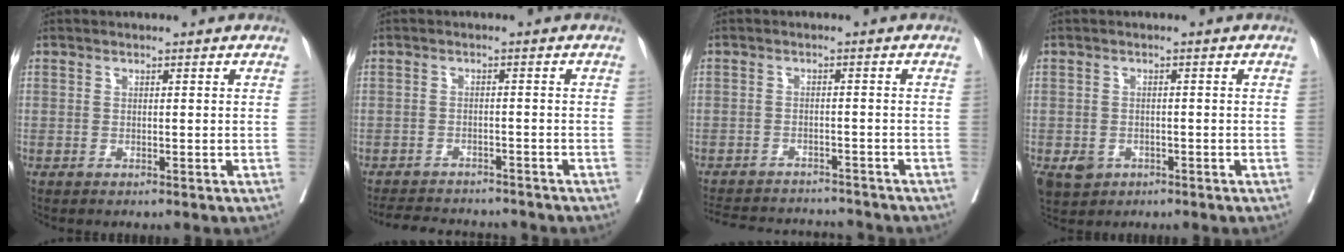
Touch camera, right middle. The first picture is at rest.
{"total": 9.0, "force": [-8.3, 2.8, 2.2], "torque": [-0.034, 0.002, -0.111]}
{"total": 12.9, "force": [-12.1, 2.9, 3.3], "torque": [-0.068, 0.008, -0.162]}
{"total": 4.2, "force": [-2.1, 3.3, 1.4], "torque": [-0.023, 0.000, -0.026]}